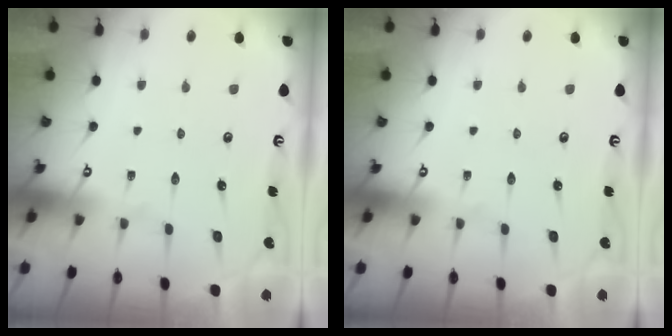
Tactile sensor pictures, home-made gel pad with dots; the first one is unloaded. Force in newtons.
{"total": 0.0}